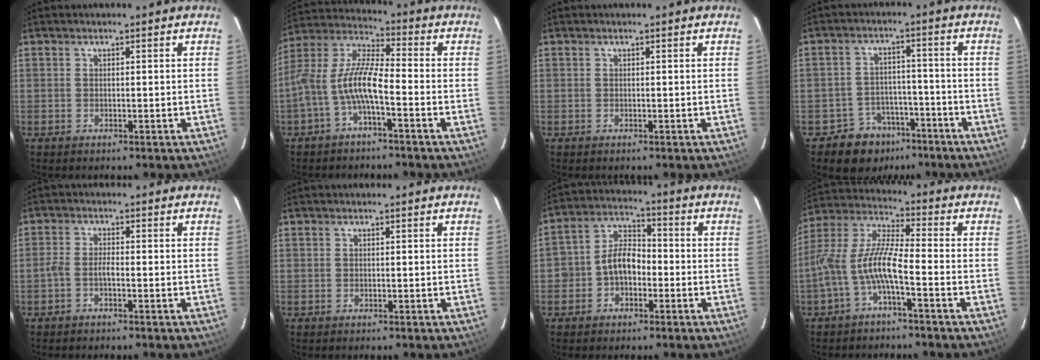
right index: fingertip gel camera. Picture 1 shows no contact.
{"total": 9.9, "force": [-3.7, 2.5, 8.8], "torque": [-0.196, 0.012, -0.073]}
{"total": 0.0}
{"total": 8.0, "force": [-5.5, 5.8, 0.9], "torque": [-0.030, 0.029, -0.074]}
{"total": 2.1, "force": [-1.2, 0.5, 1.7], "torque": [-0.043, 0.005, -0.029]}
{"total": 0.0}
{"total": 7.1, "force": [-2.2, 5.3, 4.2], "torque": [-0.080, 0.024, -0.038]}
{"total": 9.7, "force": [-3.9, 1.8, 8.7], "torque": [-0.199, 0.010, -0.077]}